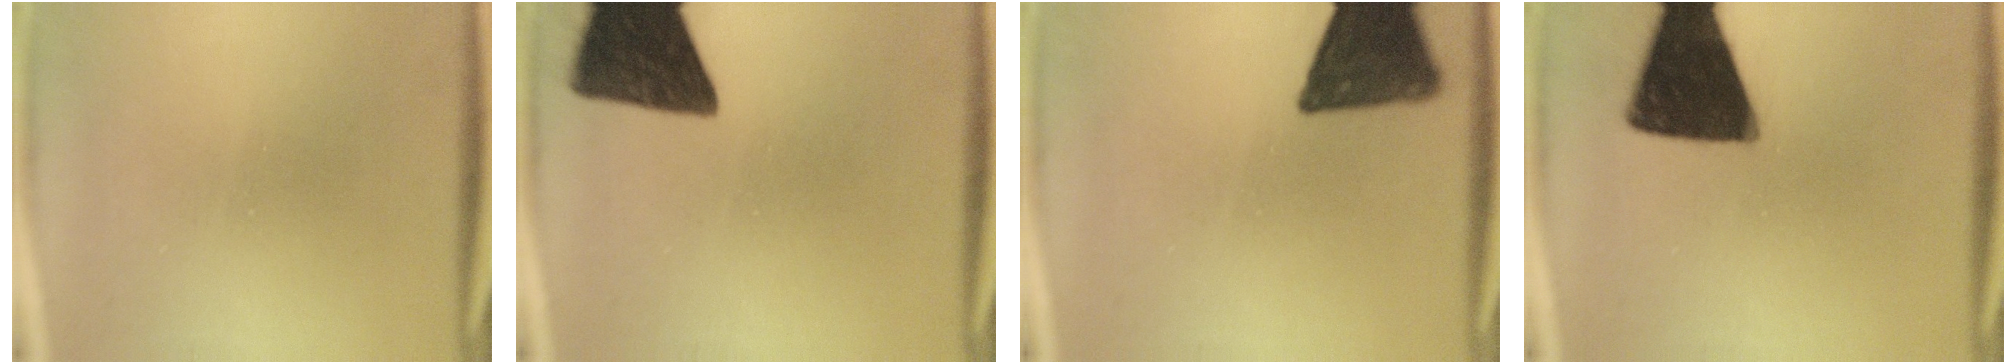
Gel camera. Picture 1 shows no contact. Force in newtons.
{"total": 15.1}
{"total": 15.0}
{"total": 18.3}